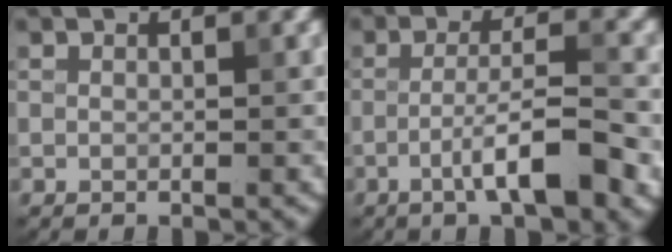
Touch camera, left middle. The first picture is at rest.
{"total": 5.8, "force": [-2.3, 1.0, 5.2], "torque": [-0.087, 0.008, -0.041]}